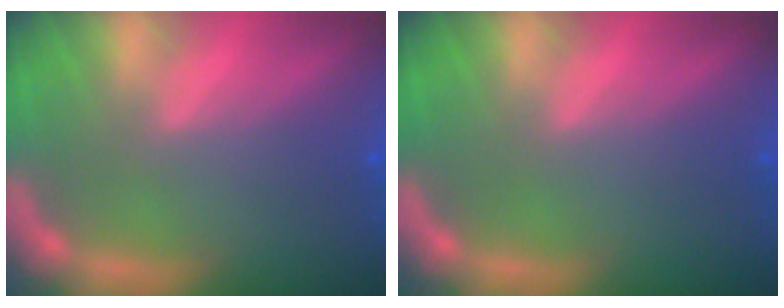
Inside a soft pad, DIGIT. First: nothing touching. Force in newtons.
{"total": 0.0}